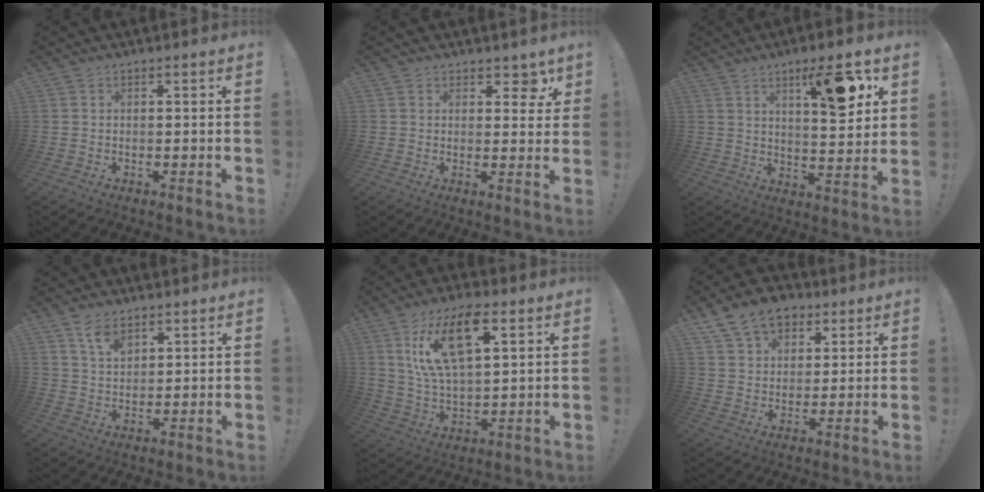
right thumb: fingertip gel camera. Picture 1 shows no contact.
{"total": 4.3, "force": [3.0, 2.7, 1.3], "torque": [0.002, -0.023, 0.053]}
{"total": 13.4, "force": [6.6, 3.7, 11.1], "torque": [-0.139, -0.035, 0.097]}
{"total": 6.5, "force": [4.6, 3.2, 3.4], "torque": [-0.065, -0.022, 0.085]}
{"total": 16.4, "force": [7.5, 7.3, 12.6], "torque": [-0.245, -0.008, 0.128]}
{"total": 12.3, "force": [7.2, 8.6, 5.0], "torque": [-0.079, -0.033, 0.140]}